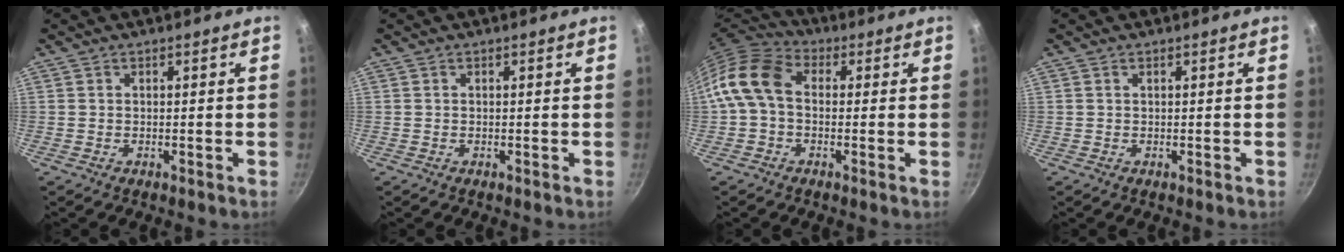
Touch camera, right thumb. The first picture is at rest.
{"total": 0.0}
{"total": 10.3, "force": [0.3, 7.4, 7.1], "torque": [-0.125, 0.029, -0.017]}
{"total": 0.0}